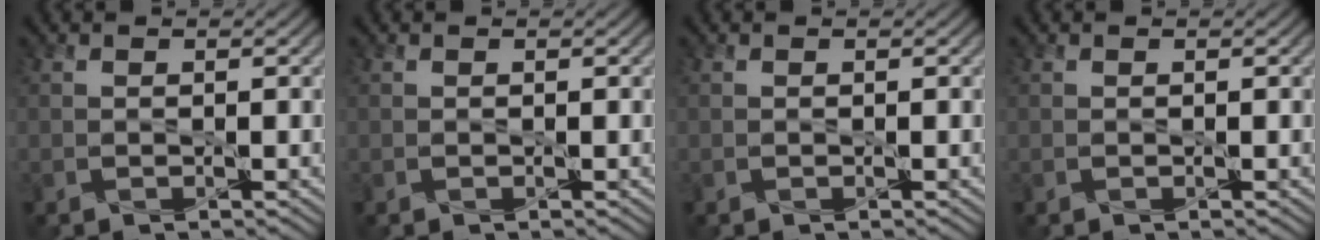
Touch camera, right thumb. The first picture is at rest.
{"total": 0.0}
{"total": 0.0}
{"total": 0.0}